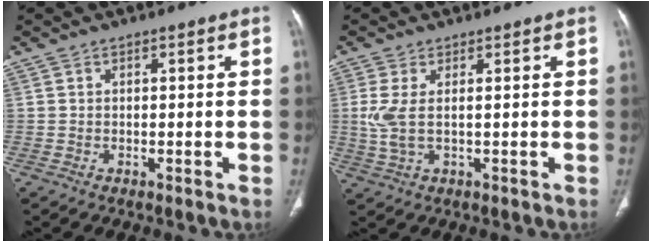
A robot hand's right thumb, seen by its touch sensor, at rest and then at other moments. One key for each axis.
{"total": 4.4, "fx": 0.5, "fy": 1.4, "fz": 4.1, "tx": -0.117, "ty": -0.005, "tz": 0.013}